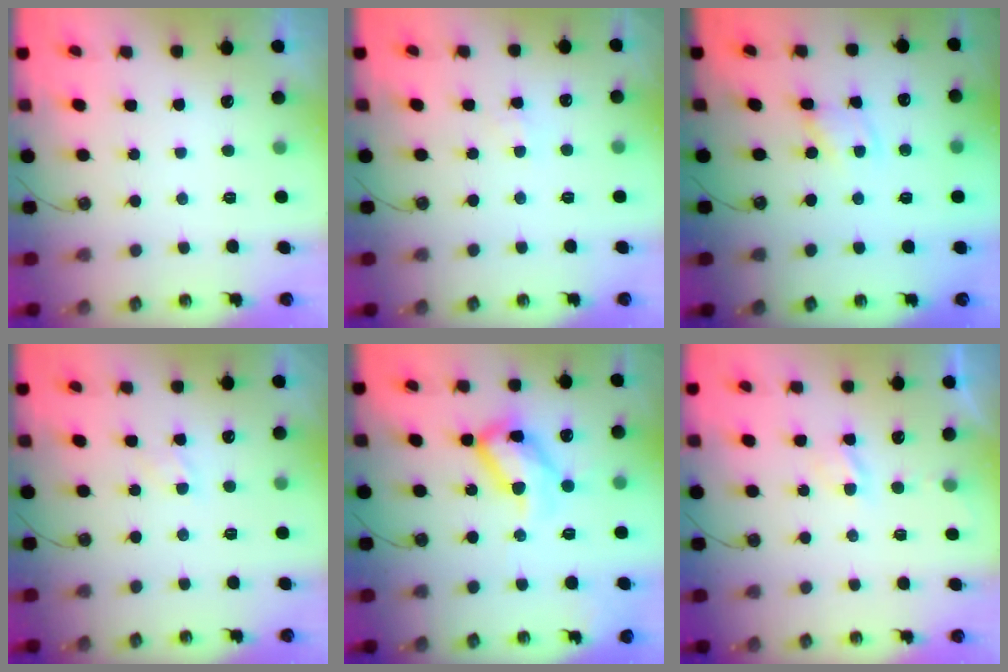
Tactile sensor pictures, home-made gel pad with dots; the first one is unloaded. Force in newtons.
{"total": 1.6, "press": 1.5, "slide": 0.3}
{"total": 1.4, "press": 1.4, "slide": 0.1}
{"total": 3.3, "press": 3.3, "slide": 0.5}
{"total": 18.4, "press": 18.3, "slide": 1.7}
{"total": 2.8, "press": 2.7, "slide": 0.4}